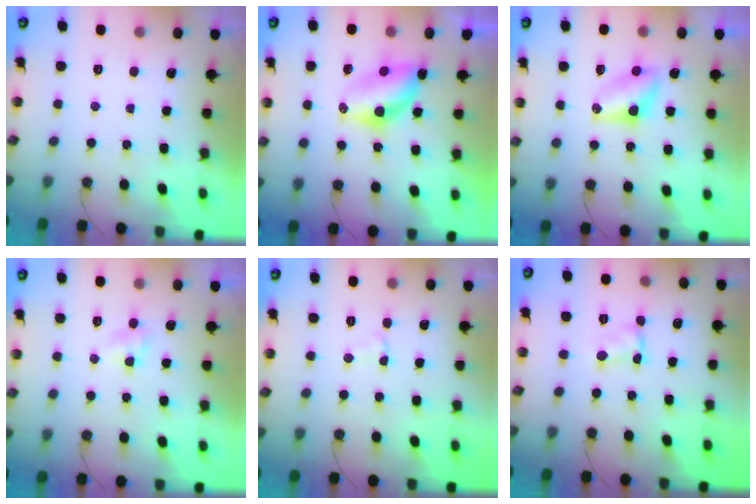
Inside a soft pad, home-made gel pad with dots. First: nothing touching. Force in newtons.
{"total": 6.5, "press": 6.5, "slide": 0.2}
{"total": 5.9, "press": 5.9, "slide": 0.6}
{"total": 2.6, "press": 2.6, "slide": 0.3}
{"total": 2.8, "press": 2.7, "slide": 0.3}
{"total": 2.2, "press": 2.1, "slide": 0.3}